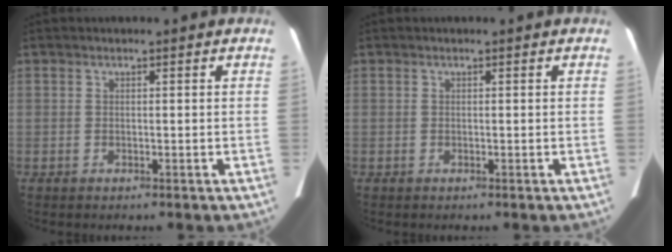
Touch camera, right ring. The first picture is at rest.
{"total": 0.0}